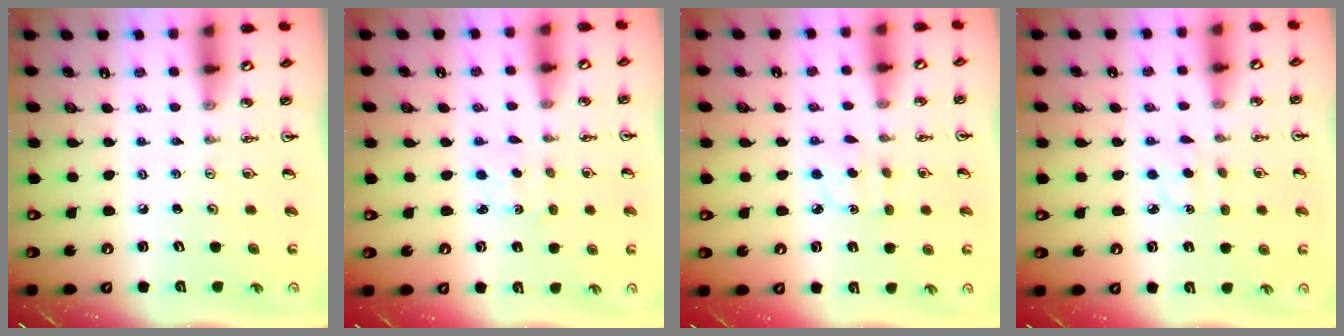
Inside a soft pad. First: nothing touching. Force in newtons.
{"total": 1.4, "press": 1.3, "slide": 0.4}
{"total": 3.0, "press": 2.9, "slide": 0.8}
{"total": 2.6, "press": 2.6, "slide": 0.5}